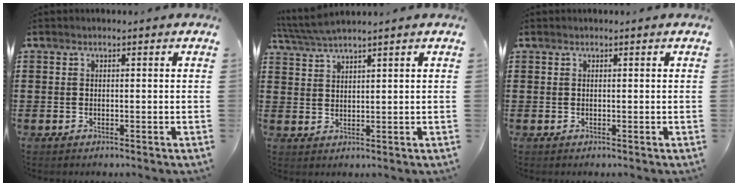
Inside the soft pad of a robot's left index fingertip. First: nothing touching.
{"total": 3.3, "force": [2.9, -0.2, 1.5], "torque": [-0.037, -0.005, 0.054]}
{"total": 0.0}